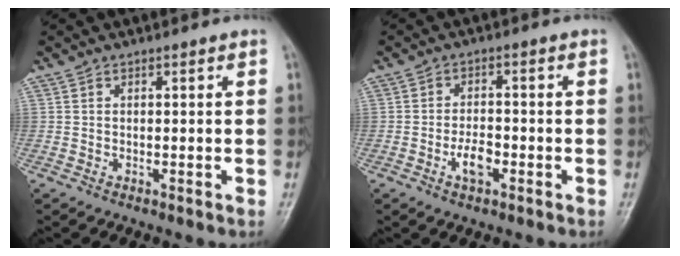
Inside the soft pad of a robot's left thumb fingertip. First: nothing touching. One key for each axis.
{"total": 4.3, "fx": -1.8, "fy": 2.2, "fz": 3.2, "tx": -0.052, "ty": 0.011, "tz": -0.033}